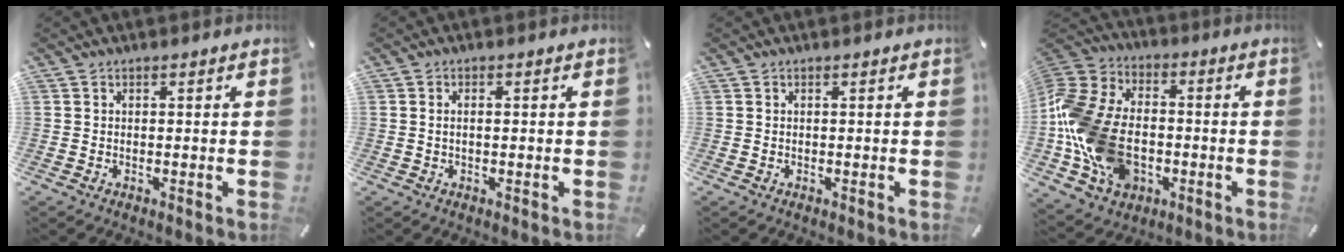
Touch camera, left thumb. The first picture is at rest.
{"total": 1.3, "force": [-0.1, 0.6, 1.2], "torque": [-0.024, 0.002, -0.002]}
{"total": 0.0}
{"total": 20.2, "force": [-4.5, 15.1, 12.8], "torque": [-0.286, 0.031, -0.073]}